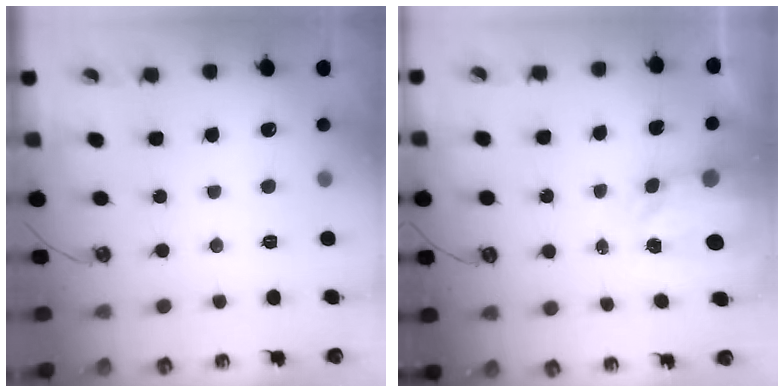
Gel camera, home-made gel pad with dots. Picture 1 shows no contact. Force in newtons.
{"total": 3.9, "press": 3.8, "slide": 0.6}